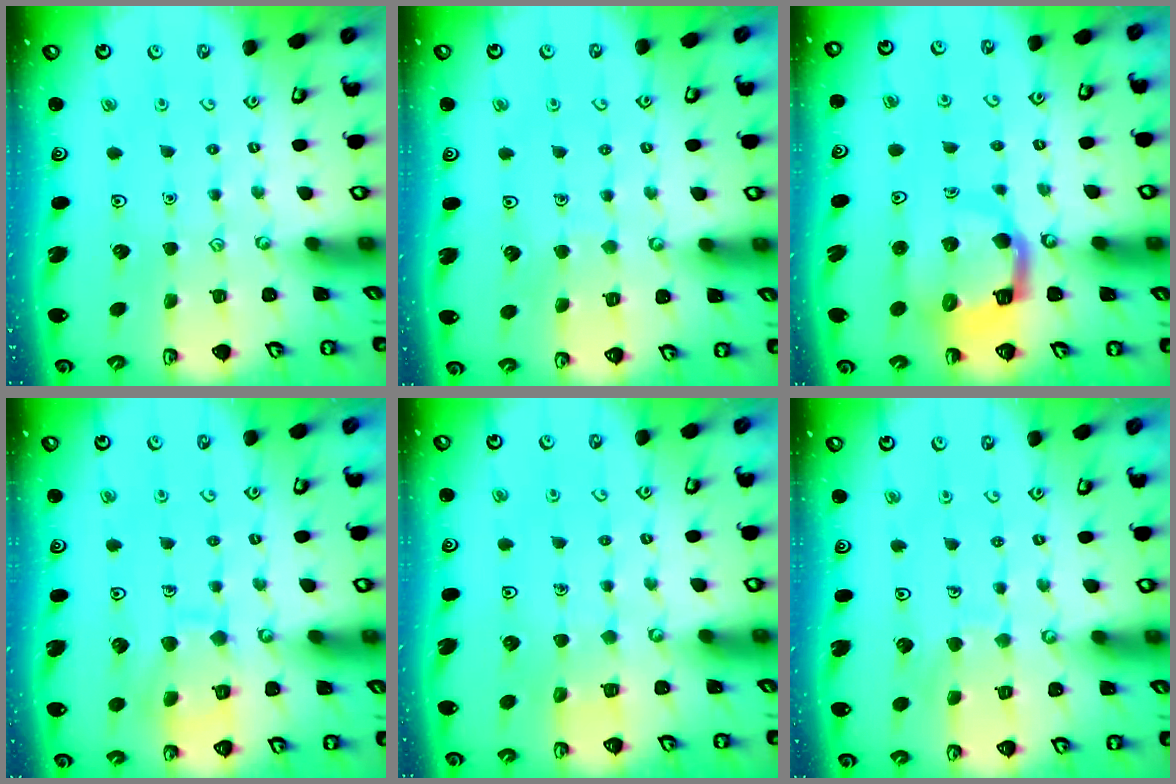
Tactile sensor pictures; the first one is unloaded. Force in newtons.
{"total": 3.5, "press": 3.5, "slide": 0.1}
{"total": 9.6, "press": 9.5, "slide": 1.4}
{"total": 9.6, "press": 9.6, "slide": 0.1}
{"total": 3.2, "press": 3.2, "slide": 0.1}
{"total": 6.4, "press": 6.4, "slide": 0.5}